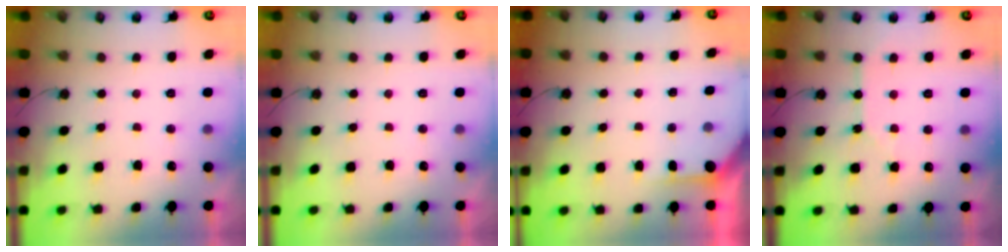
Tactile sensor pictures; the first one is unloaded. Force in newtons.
{"total": 0.0}
{"total": 2.3, "press": 2.3, "slide": 0.3}
{"total": 3.0, "press": 3.0, "slide": 0.4}